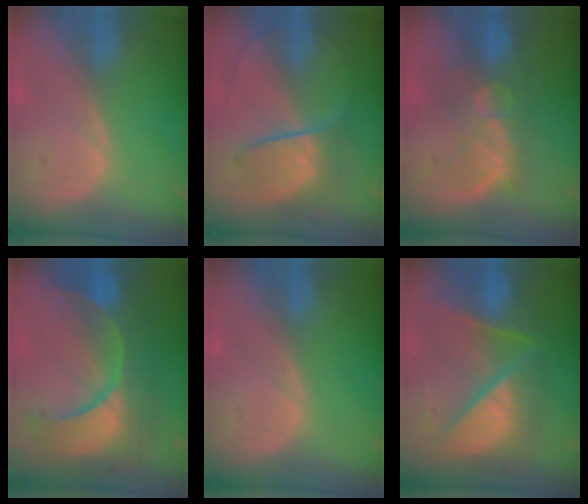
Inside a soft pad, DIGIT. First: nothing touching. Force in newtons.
{"total": 6.5, "press": 6.5, "slide": 0.9}
{"total": 10.1, "press": 8.6, "slide": 5.4}
{"total": 12.6, "press": 12.5, "slide": 1.4}
{"total": 0.0}
{"total": 11.0, "press": 11.0, "slide": 1.3}